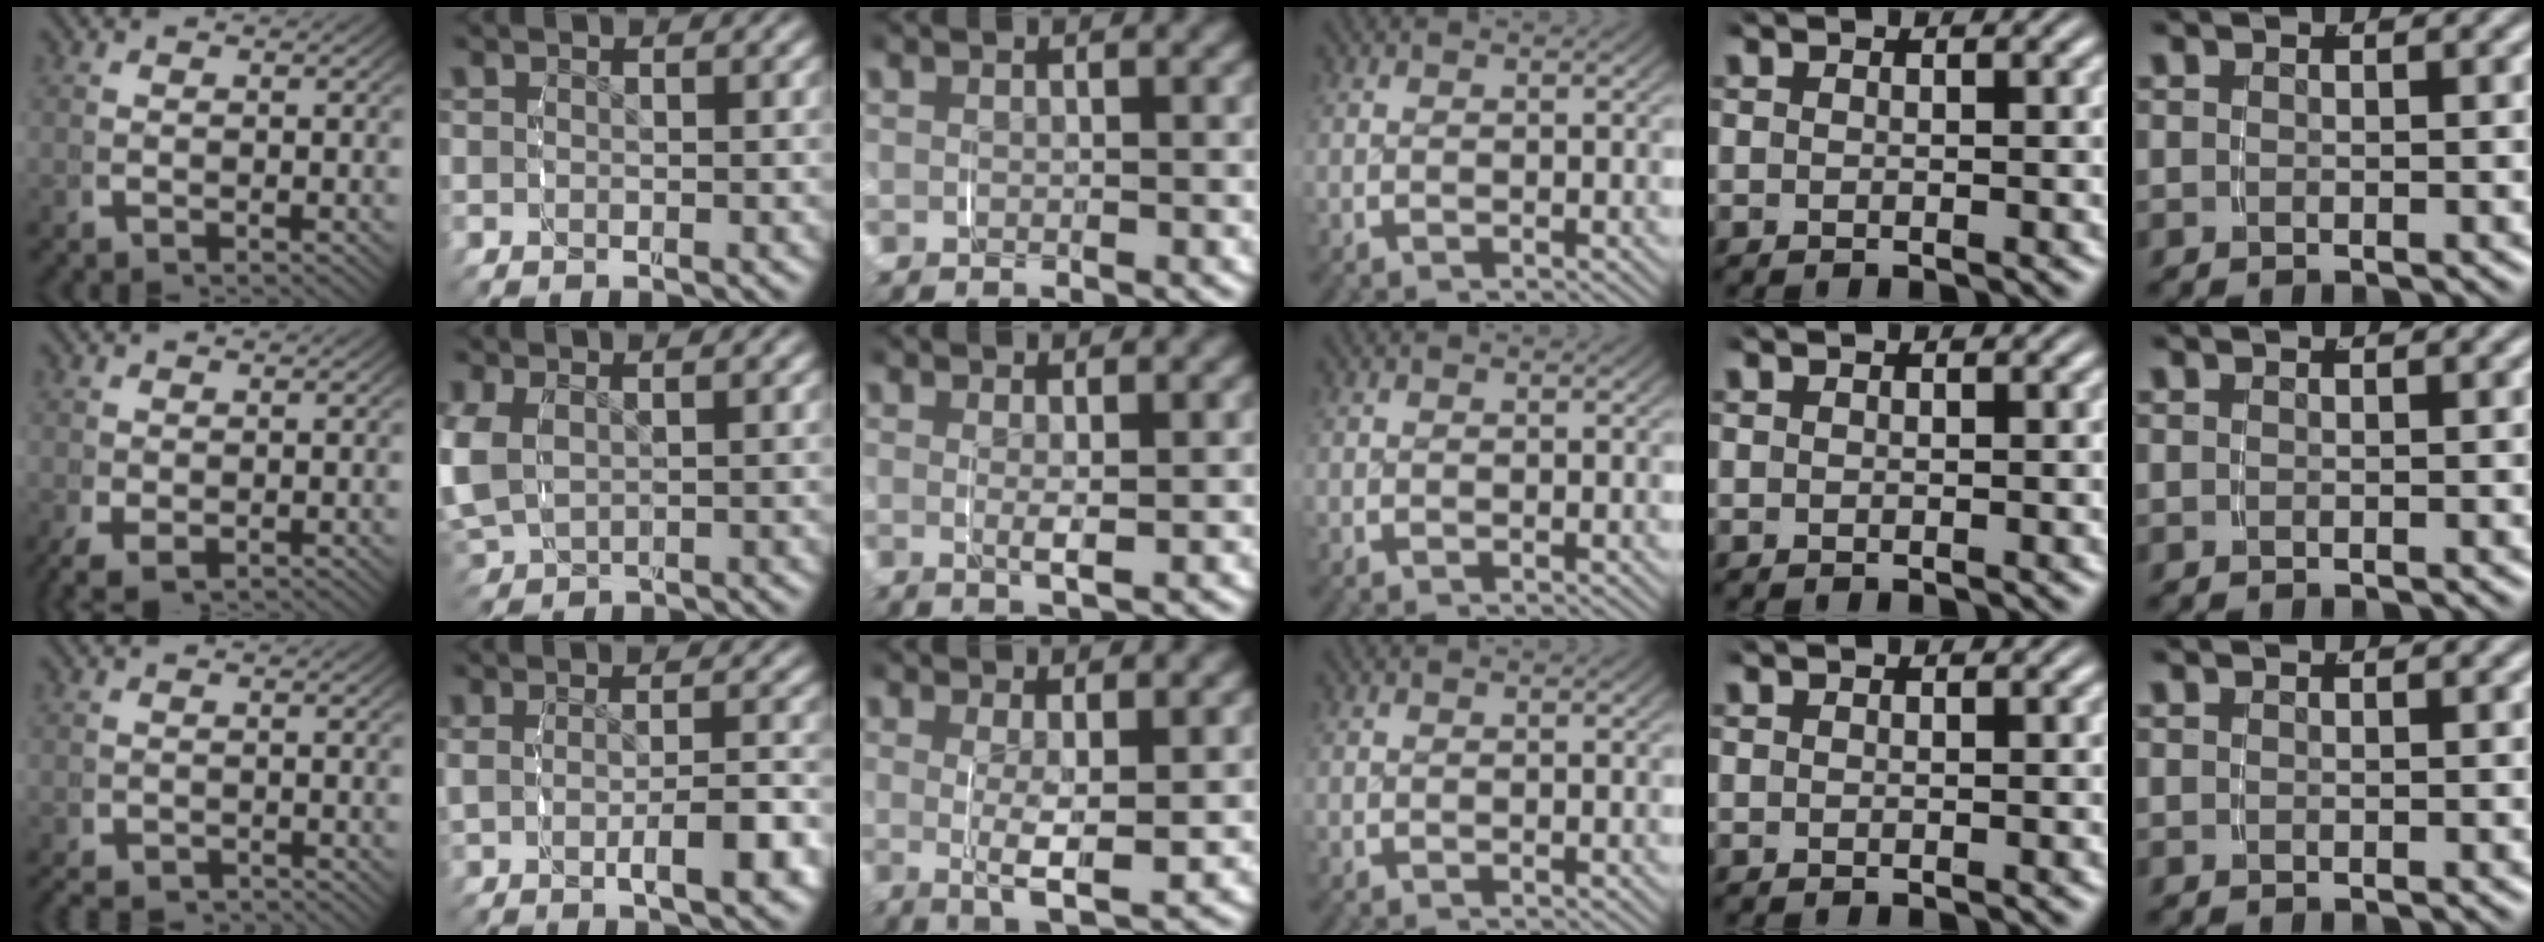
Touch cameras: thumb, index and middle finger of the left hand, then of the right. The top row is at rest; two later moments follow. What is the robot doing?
{"motion": "grasp_and_lifting", "object": "toothpaste"}